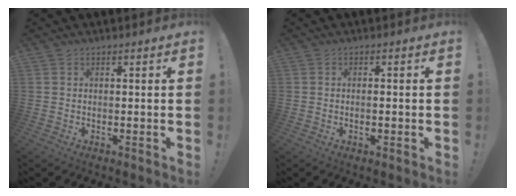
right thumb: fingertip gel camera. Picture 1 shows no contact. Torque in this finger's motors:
{"motor_torque": [-0.15, -0.10, 0.13, 0.13, -0.01]}